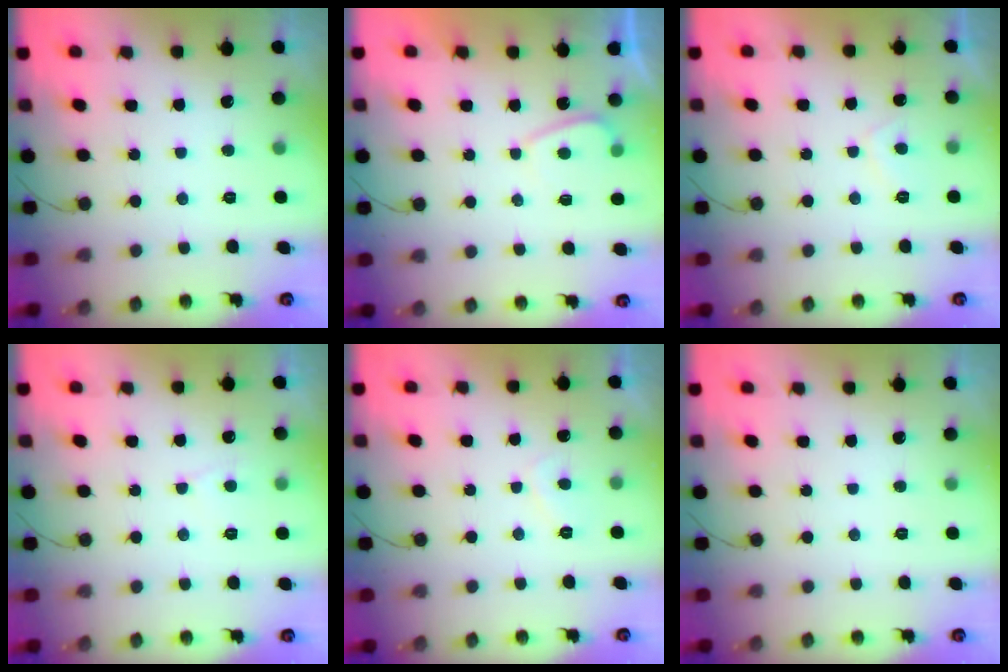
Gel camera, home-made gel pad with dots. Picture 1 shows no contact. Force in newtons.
{"total": 1.2, "press": 1.0, "slide": 0.6}
{"total": 3.0, "press": 2.9, "slide": 0.9}
{"total": 3.6, "press": 3.6, "slide": 0.3}
{"total": 2.1, "press": 2.0, "slide": 0.8}
{"total": 0.0}